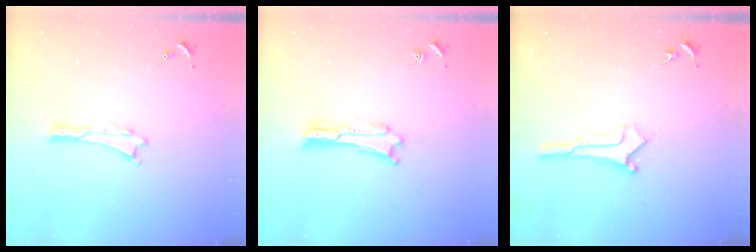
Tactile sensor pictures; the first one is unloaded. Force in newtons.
{"total": 0.9, "press": 0.9, "slide": 0.2}
{"total": 0.9, "press": 0.9, "slide": 0.1}